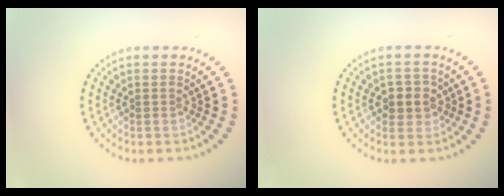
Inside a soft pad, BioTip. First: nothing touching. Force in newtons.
{"total": 2.3, "press": 2.2, "slide": 0.9}